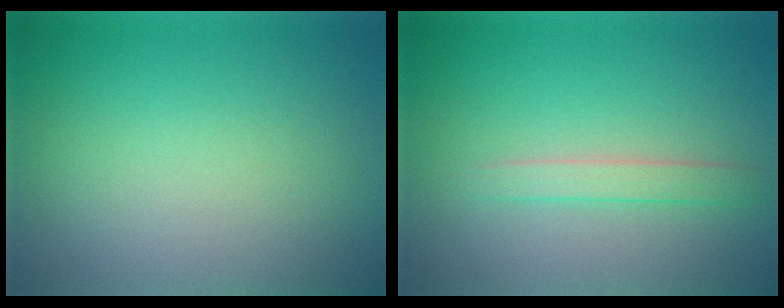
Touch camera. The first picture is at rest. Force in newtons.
{"total": 1.6, "press": 1.6, "slide": 0.0}